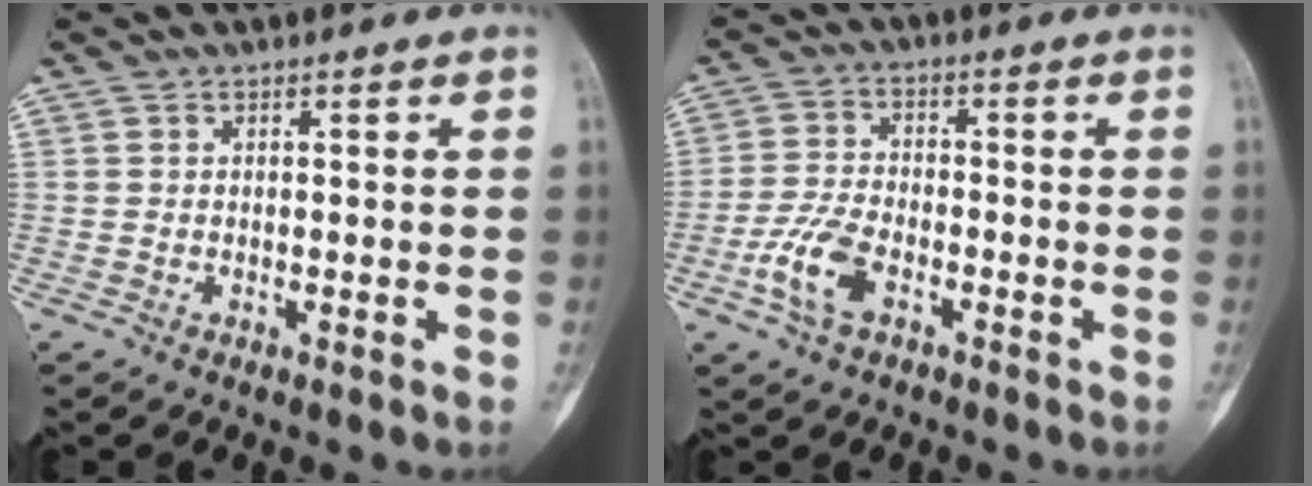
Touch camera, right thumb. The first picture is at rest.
{"total": 7.5, "force": [-3.5, 3.7, 5.6], "torque": [-0.124, 0.015, -0.070]}